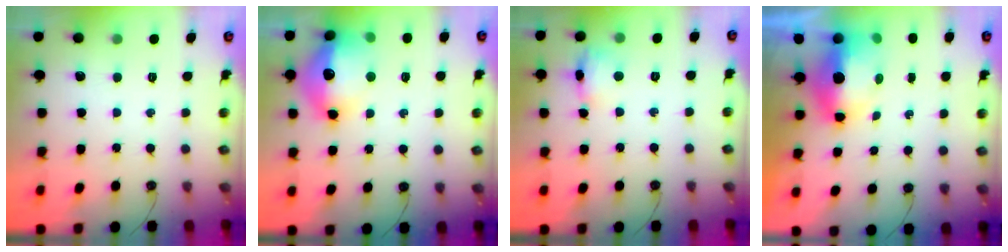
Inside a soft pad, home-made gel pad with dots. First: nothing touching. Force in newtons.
{"total": 17.8, "press": 17.7, "slide": 1.7}
{"total": 7.1, "press": 7.0, "slide": 1.1}
{"total": 7.7, "press": 7.6, "slide": 1.4}